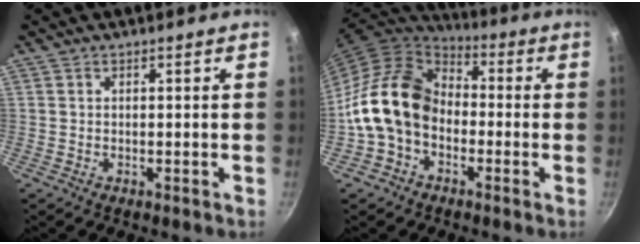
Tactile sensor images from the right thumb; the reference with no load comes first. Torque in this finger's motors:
{"motor_torque": [2.15, 2.86, 1.09, -1.07, 0.22]}